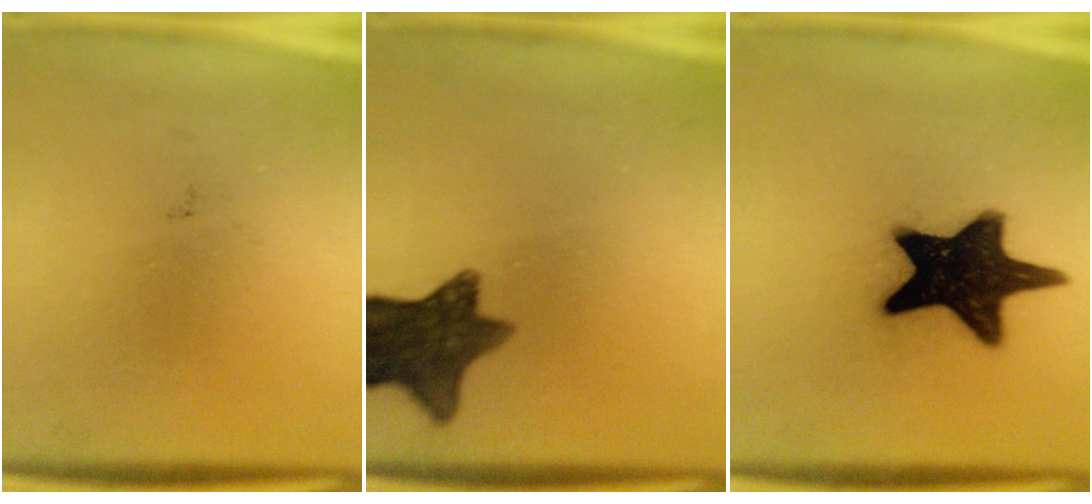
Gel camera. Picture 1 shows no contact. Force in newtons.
{"total": 10.9}
{"total": 18.7}